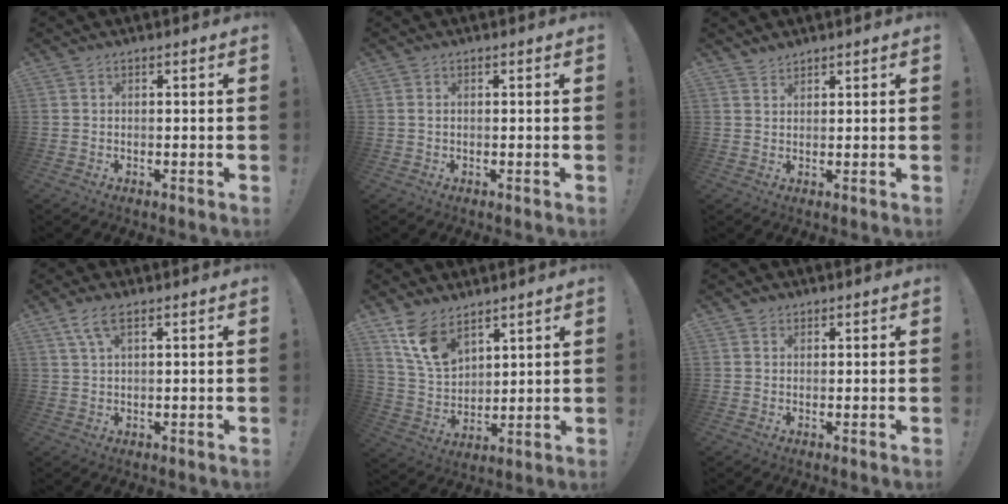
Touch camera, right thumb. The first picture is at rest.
{"total": 0.7, "force": [0.2, 0.4, 0.5], "torque": [-0.012, 0.003, 0.004]}
{"total": 2.0, "force": [1.9, 0.6, 0.4], "torque": [0.000, -0.015, 0.034]}
{"total": 5.2, "force": [2.8, 1.7, 4.0], "torque": [-0.075, -0.002, 0.052]}
{"total": 11.8, "force": [8.1, 6.4, 5.8], "torque": [-0.121, -0.038, 0.164]}
{"total": 1.4, "force": [0.8, 1.1, 0.3], "torque": [-0.008, 0.001, 0.013]}